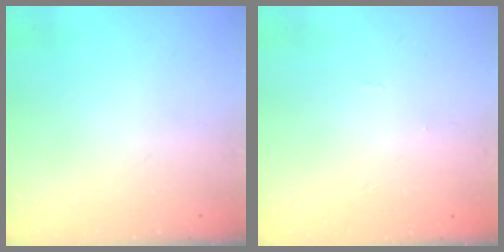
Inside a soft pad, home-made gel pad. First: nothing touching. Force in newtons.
{"total": 0.0}